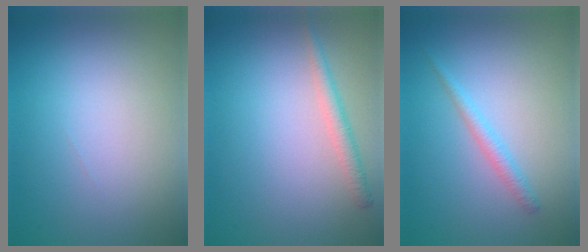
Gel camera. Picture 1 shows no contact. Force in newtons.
{"total": 1.8, "press": 1.8, "slide": 0.1}
{"total": 1.4, "press": 1.4, "slide": 0.1}